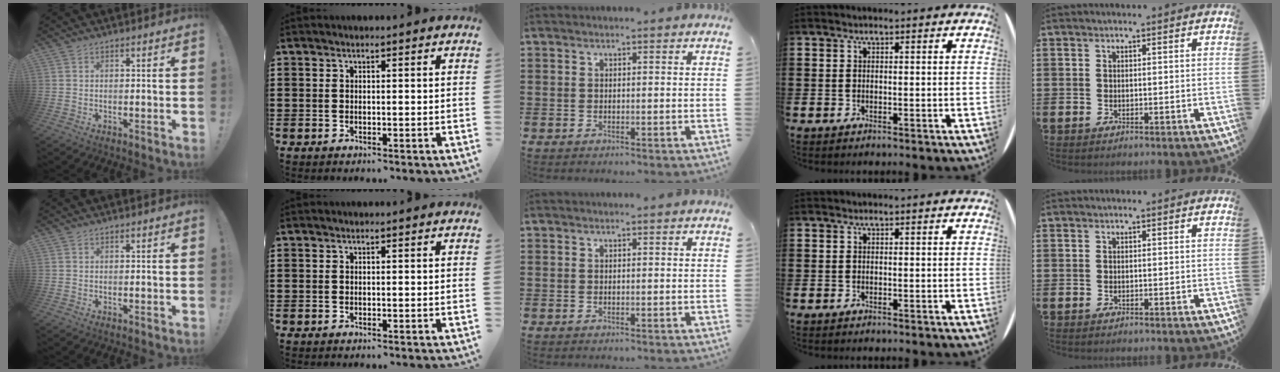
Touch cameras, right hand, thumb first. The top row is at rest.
{}